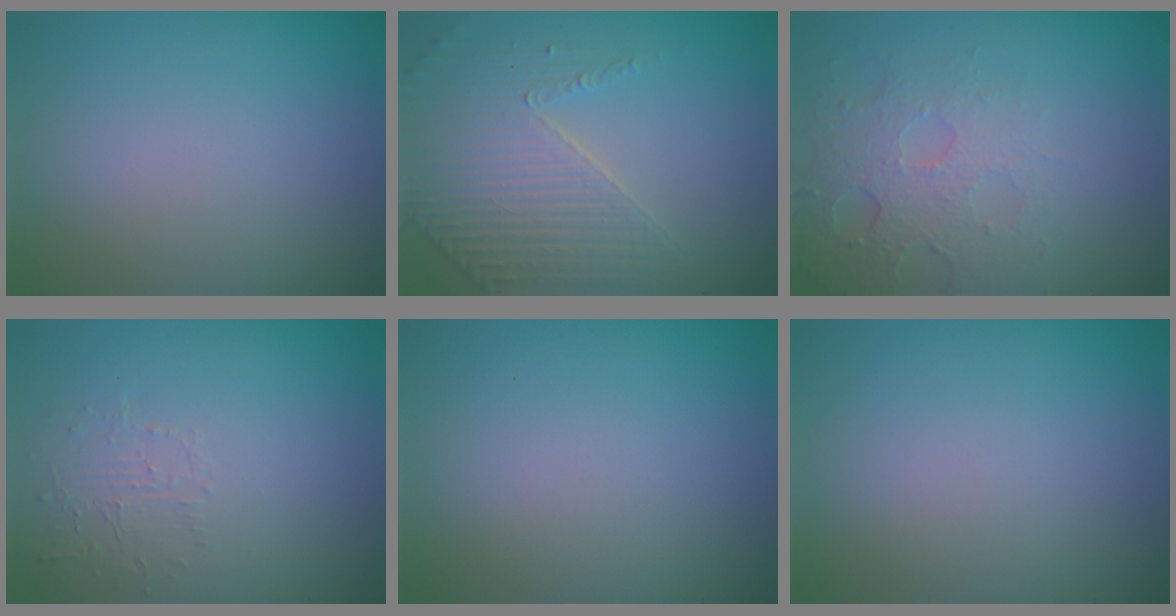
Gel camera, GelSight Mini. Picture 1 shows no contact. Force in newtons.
{"total": 3.8, "press": 3.6, "slide": 1.1}
{"total": 4.9, "press": 3.2, "slide": 3.6}
{"total": 1.5, "press": 0.1, "slide": 1.5}
{"total": 0.0}
{"total": 0.0}